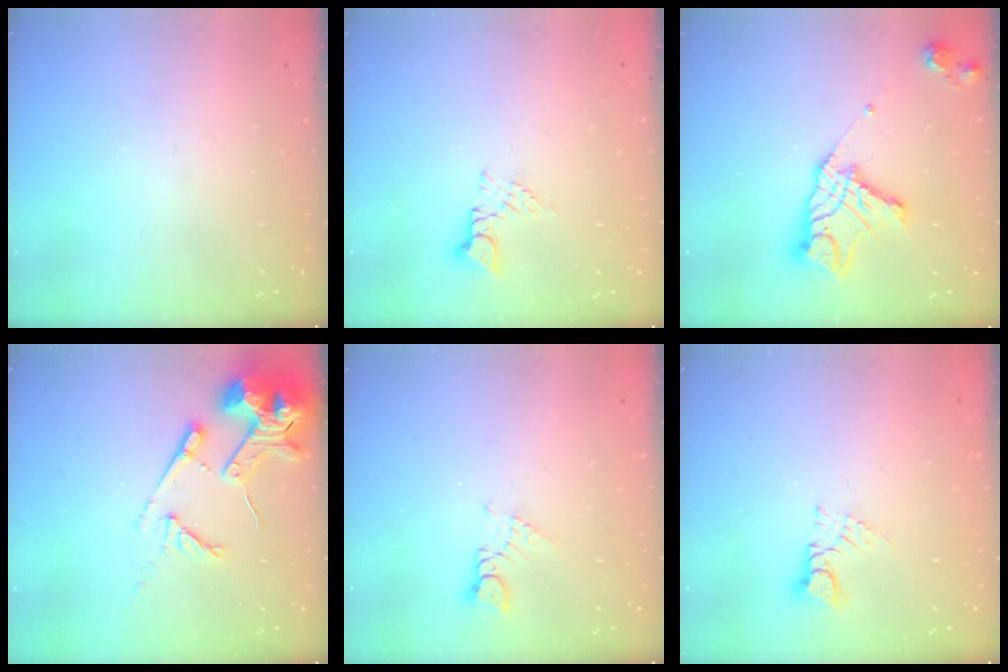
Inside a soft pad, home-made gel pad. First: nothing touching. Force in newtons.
{"total": 2.8, "press": 2.8, "slide": 0.5}
{"total": 13.2, "press": 13.1, "slide": 1.1}
{"total": 14.8, "press": 14.7, "slide": 1.8}
{"total": 2.3, "press": 2.3, "slide": 0.3}
{"total": 4.0, "press": 4.0, "slide": 0.1}